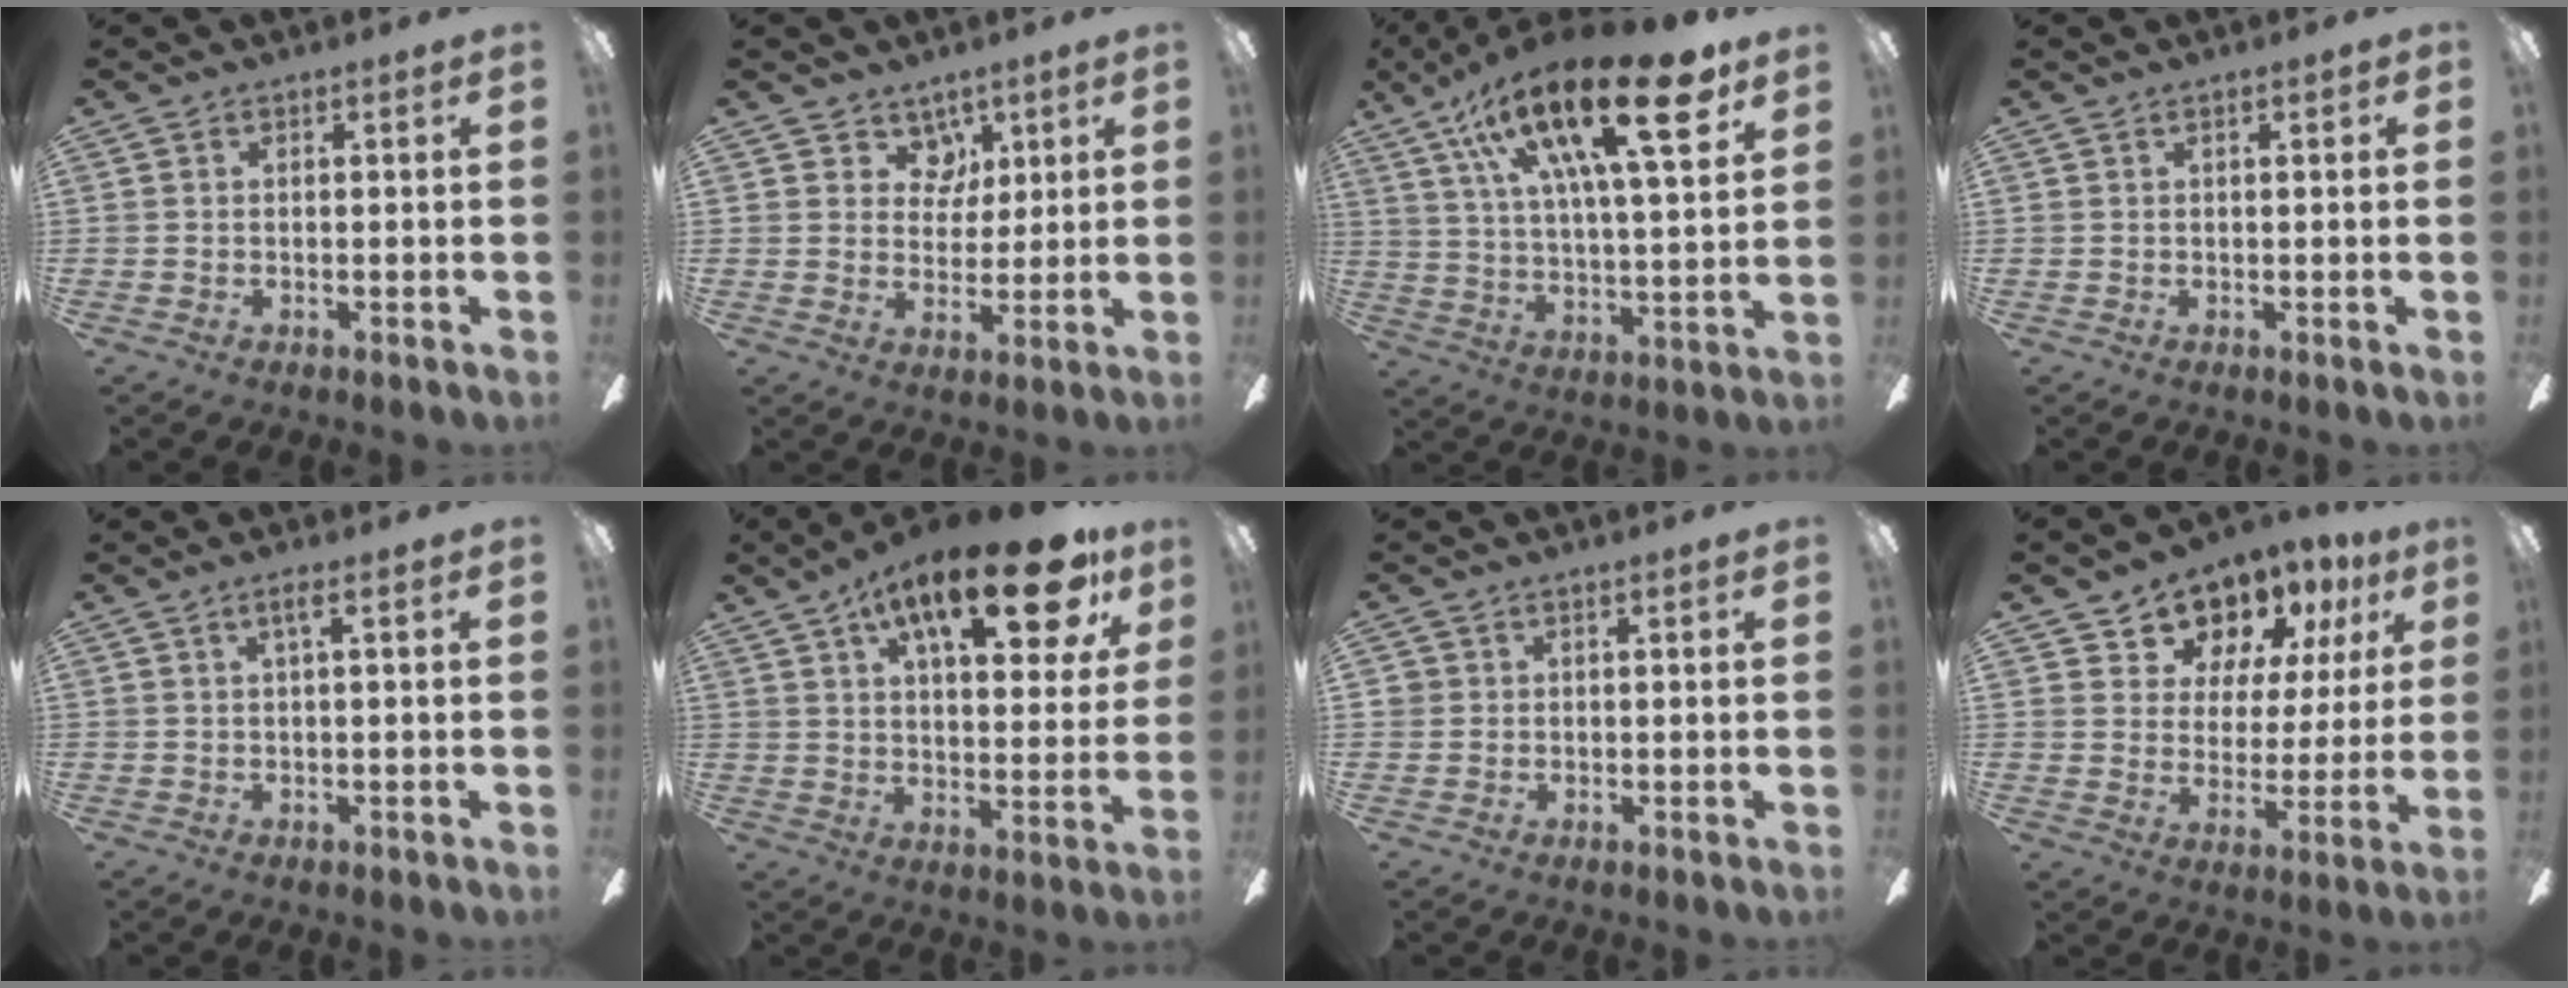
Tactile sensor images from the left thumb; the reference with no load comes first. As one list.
[{"total": 6.4, "force": [3.9, 5.0, 1.1], "torque": [-0.012, -0.015, 0.070]}, {"total": 25.9, "force": [14.0, 8.3, 20.2], "torque": [-0.335, -0.065, 0.223]}, {"total": 1.3, "force": [0.7, 0.3, 1.1], "torque": [-0.022, 0.003, 0.012]}, {"total": 2.5, "force": [1.0, 0.1, 2.3], "torque": [-0.047, 0.005, 0.015]}, {"total": 22.9, "force": [13.1, 8.3, 16.8], "torque": [-0.248, -0.058, 0.206]}, {"total": 1.4, "force": [0.4, 1.3, 0.4], "torque": [-0.007, 0.005, 0.006]}, {"total": 13.7, "force": [11.7, 6.7, 2.5], "torque": [-0.056, -0.094, 0.219]}]